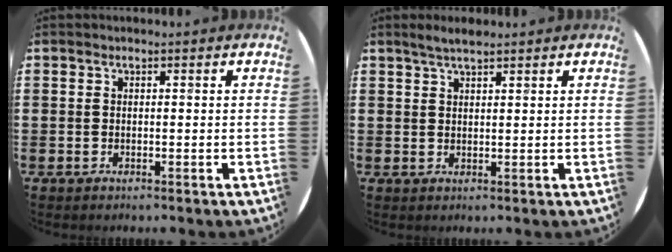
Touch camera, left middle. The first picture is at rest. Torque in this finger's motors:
{"motor_torque": [0.51, -0.36, 0.05, 0.01]}